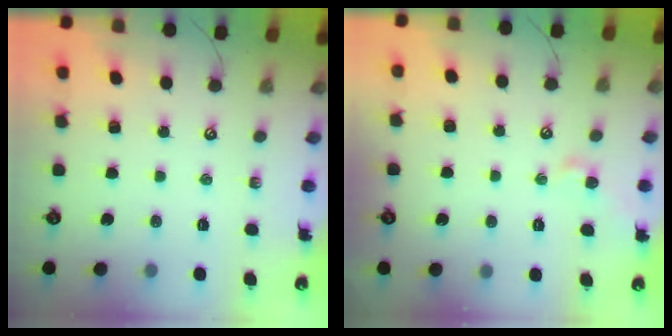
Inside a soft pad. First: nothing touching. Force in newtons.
{"total": 2.2, "press": 2.2, "slide": 0.1}